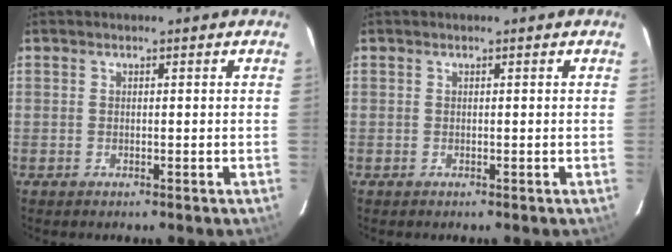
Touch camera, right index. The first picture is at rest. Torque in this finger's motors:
{"motor_torque": [0.19, 0.00, 0.07, 0.01]}